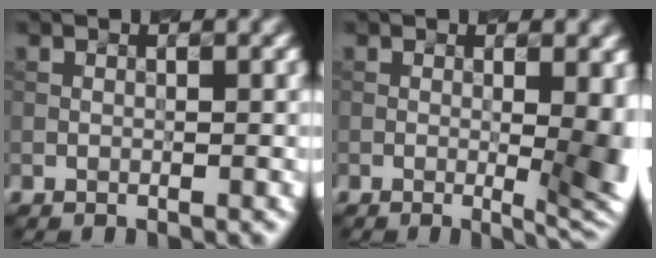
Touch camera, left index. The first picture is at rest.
{"total": 7.7, "force": [-0.4, 2.8, 7.1], "torque": [-0.053, 0.016, -0.002]}